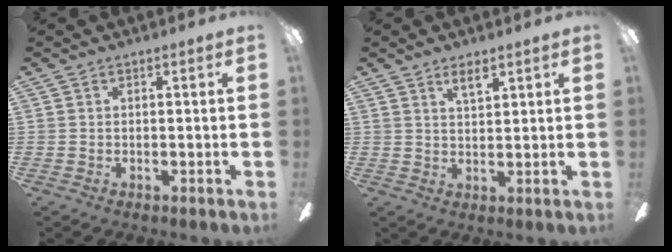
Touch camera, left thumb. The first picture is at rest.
{"total": 4.0, "force": [2.9, 1.3, 2.4], "torque": [-0.036, -0.009, 0.049]}